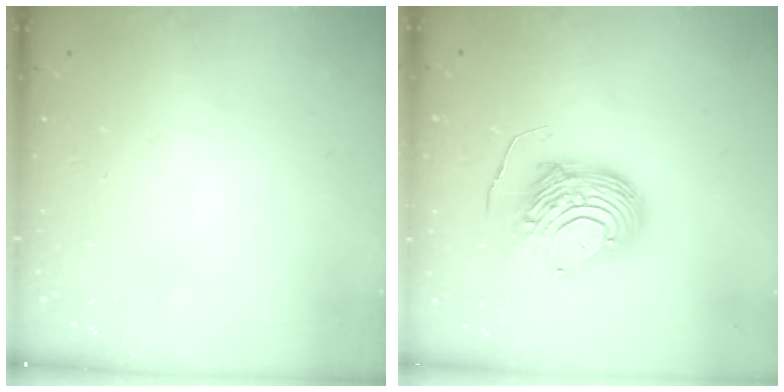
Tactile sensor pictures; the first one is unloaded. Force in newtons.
{"total": 11.2, "press": 11.2, "slide": 1.1}